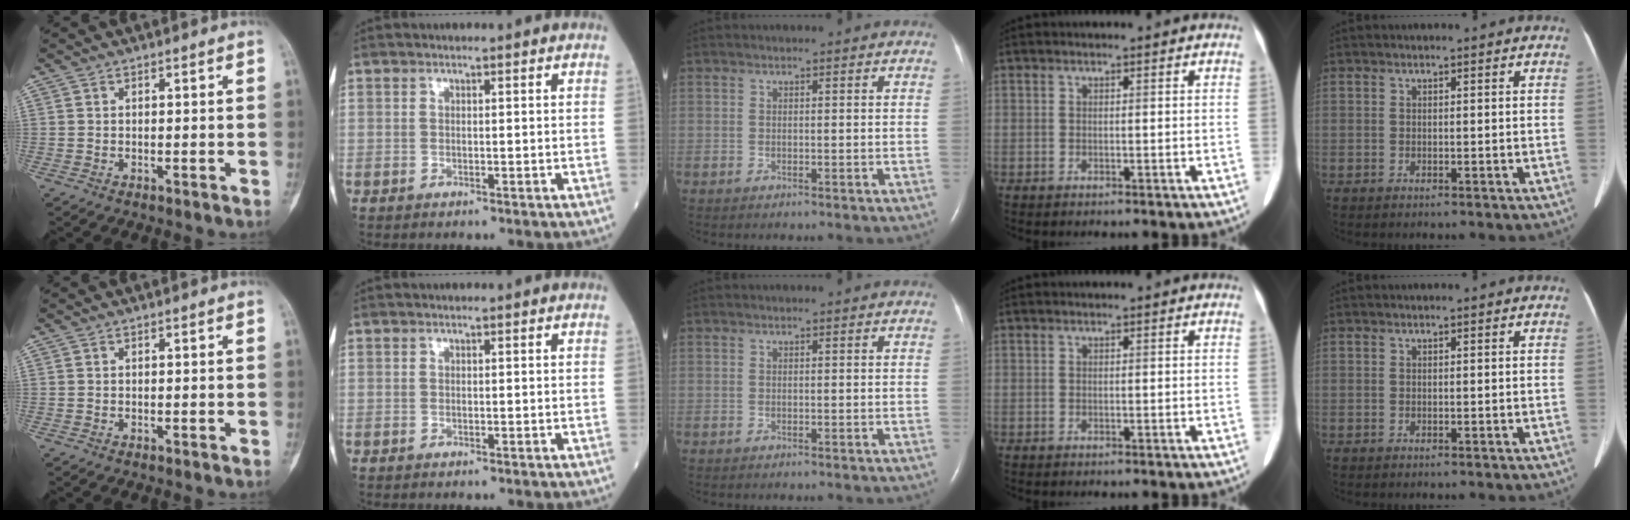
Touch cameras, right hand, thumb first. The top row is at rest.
{}